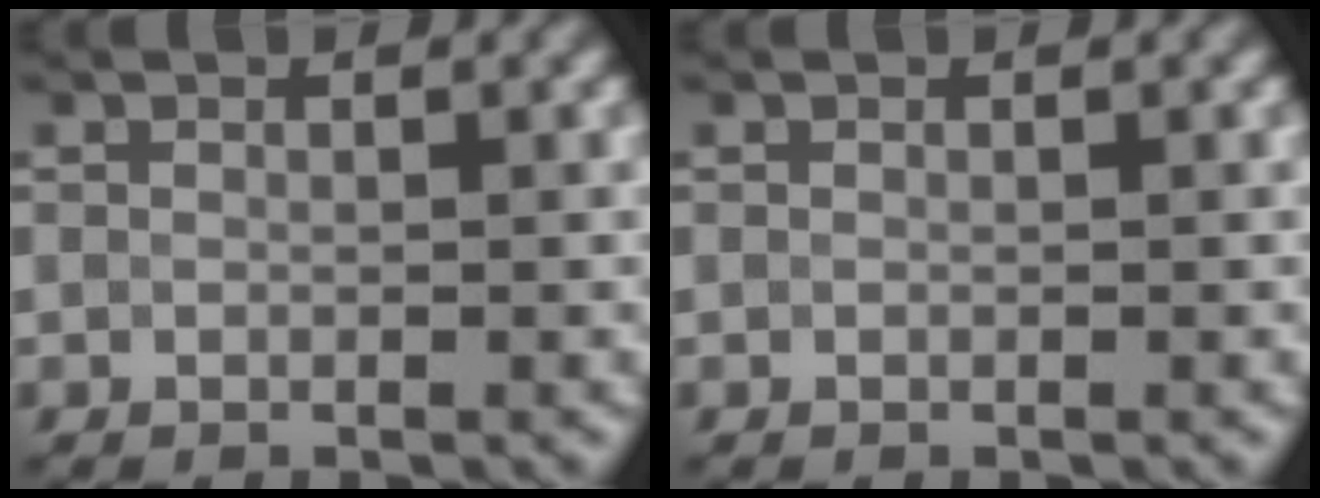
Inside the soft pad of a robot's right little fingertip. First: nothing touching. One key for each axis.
{"total": 0.0}